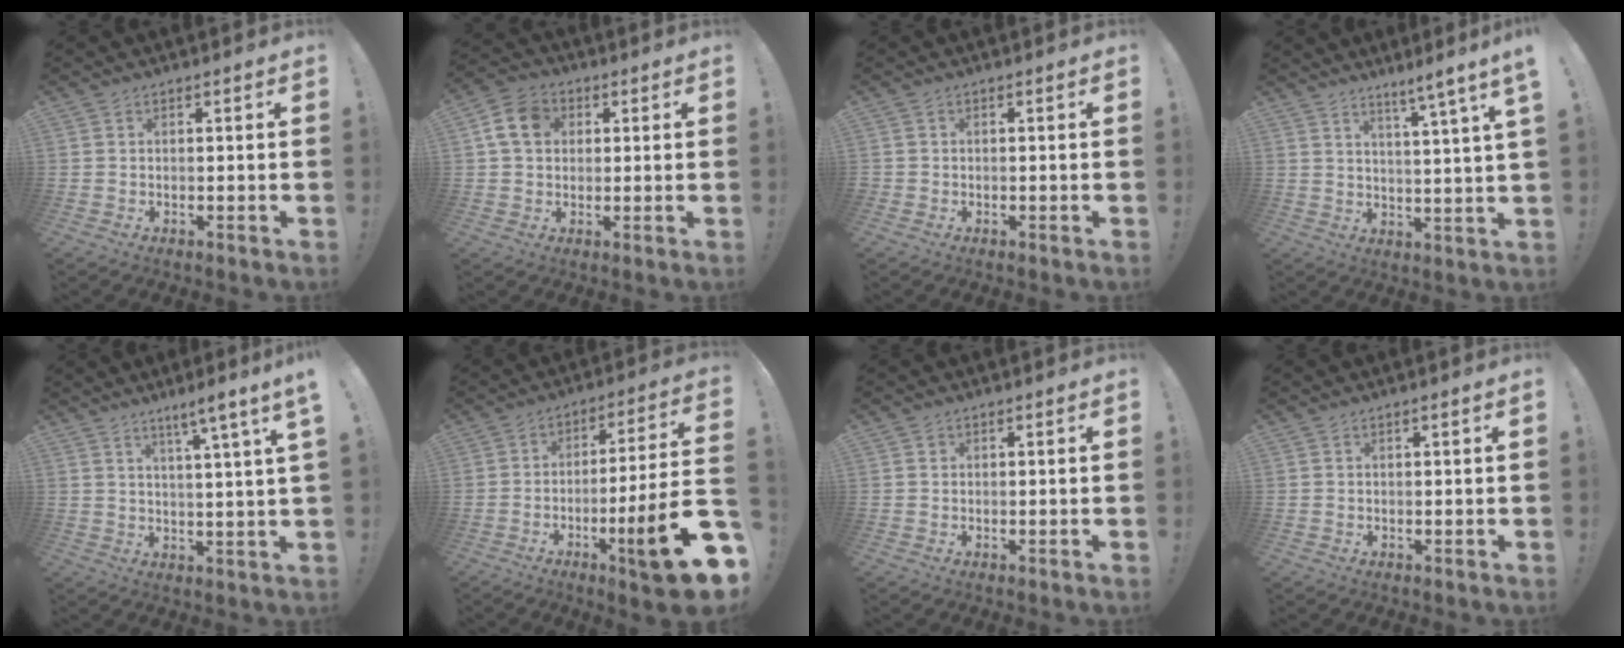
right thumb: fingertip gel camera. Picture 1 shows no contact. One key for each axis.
{"total": 9.5, "fx": 2.4, "fy": 7.5, "fz": 5.4, "tx": -0.090, "ty": 0.018, "tz": 0.051}
{"total": 0.8, "fx": -0.3, "fy": 0.7, "fz": 0.1, "tx": -0.002, "ty": 0.002, "tz": -0.005}
{"total": 6.4, "fx": 4.1, "fy": -1.2, "fz": 4.8, "tx": -0.065, "ty": -0.037, "tz": 0.059}
{"total": 6.8, "fx": 3.8, "fy": -1.2, "fz": 5.5, "tx": -0.076, "ty": -0.029, "tz": 0.052}
{"total": 21.0, "fx": -8.0, "fy": 2.8, "fz": 19.2, "tx": -0.297, "ty": 0.036, "tz": -0.123}
{"total": 0.8, "fx": 0.4, "fy": 0.7, "fz": 0.1, "tx": 0.001, "ty": 0.000, "tz": 0.006}
{"total": 0.9, "fx": 0.4, "fy": -0.3, "fz": 0.8, "tx": -0.013, "ty": -0.002, "tz": 0.005}